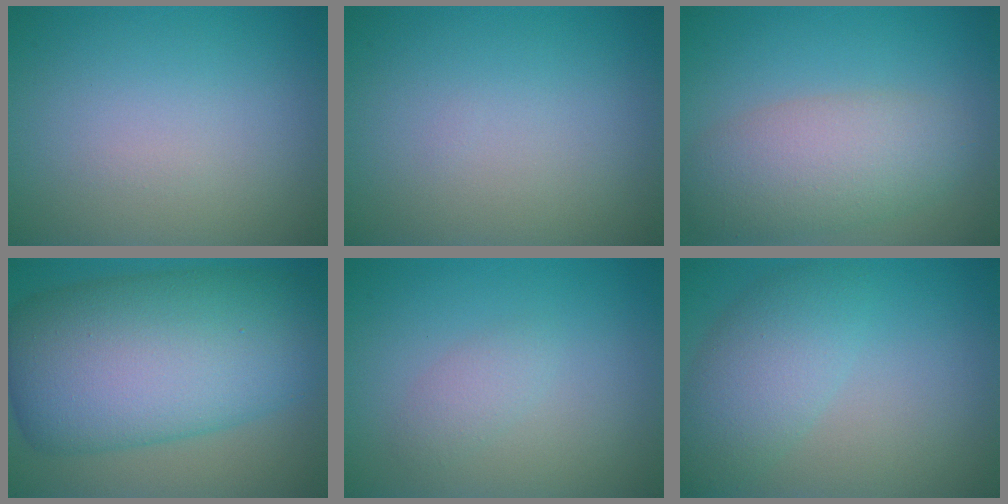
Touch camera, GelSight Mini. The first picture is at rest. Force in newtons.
{"total": 0.0}
{"total": 5.8, "press": 5.8, "slide": 0.1}
{"total": 14.7, "press": 14.7, "slide": 0.1}
{"total": 1.3, "press": 1.3, "slide": 0.1}
{"total": 4.3, "press": 4.3, "slide": 0.2}